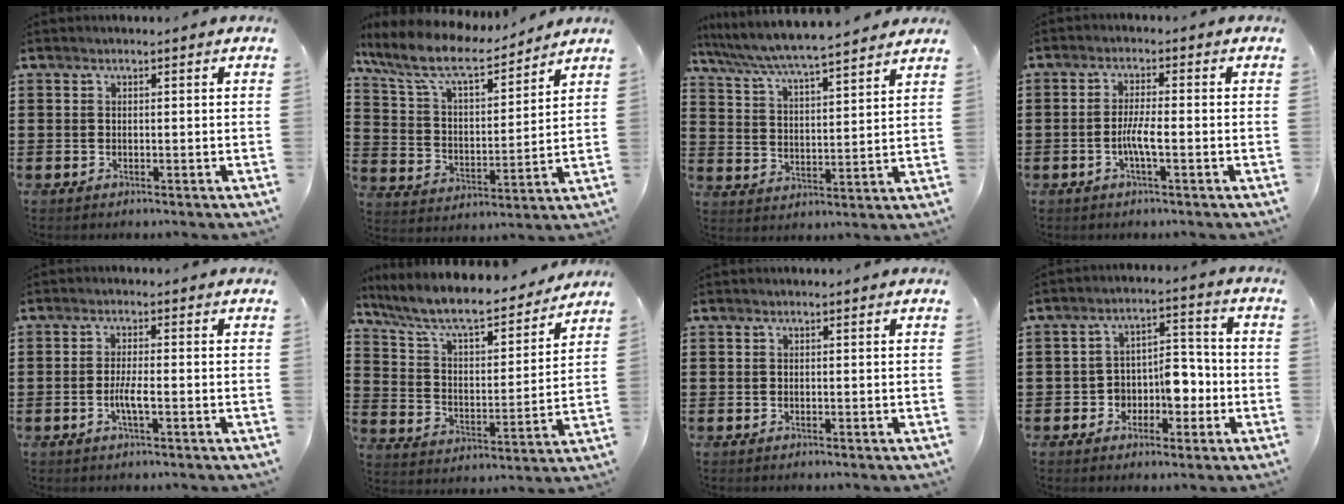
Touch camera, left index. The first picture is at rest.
{"total": 9.7, "force": [8.0, 2.2, 5.0], "torque": [-0.128, -0.038, 0.138]}
{"total": 5.3, "force": [5.1, -0.2, 1.5], "torque": [-0.053, -0.035, 0.083]}
{"total": 3.8, "force": [-1.1, 0.5, 3.6], "torque": [-0.078, -0.005, -0.026]}
{"total": 3.2, "force": [-0.9, 0.5, 3.0], "torque": [-0.060, -0.003, -0.018]}
{"total": 8.5, "force": [7.7, 1.1, 3.5], "torque": [-0.102, -0.052, 0.129]}
{"total": 0.0}
{"total": 6.2, "force": [-2.3, 4.3, 3.8], "torque": [-0.063, 0.012, -0.045]}